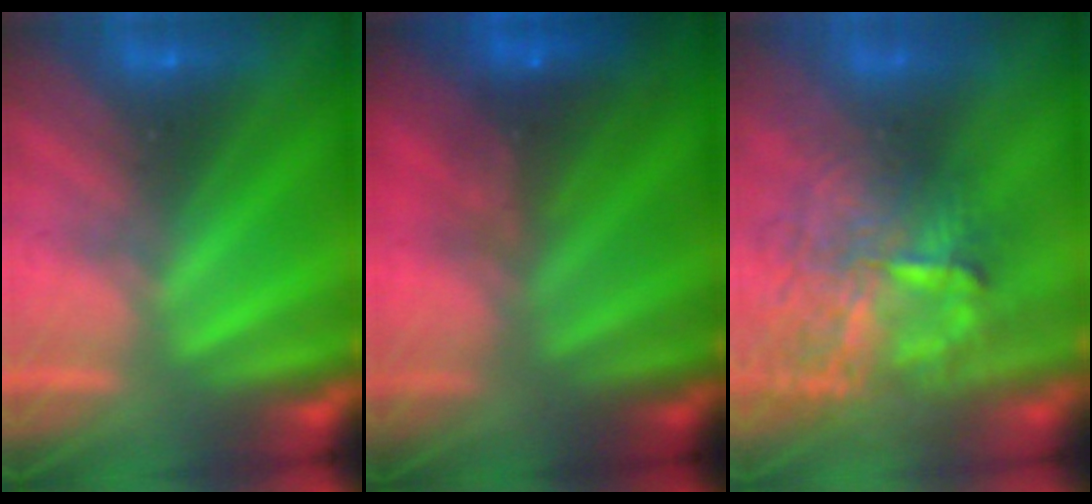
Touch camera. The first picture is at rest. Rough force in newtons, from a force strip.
{"total": 7.4}
{"total": 8.7}